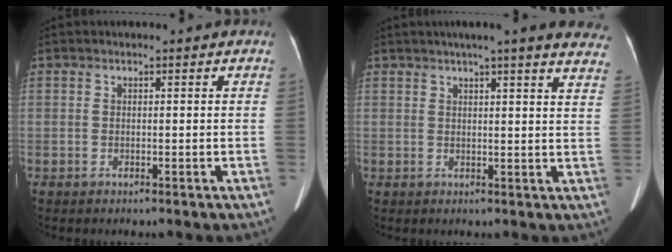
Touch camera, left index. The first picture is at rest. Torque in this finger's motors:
{"motor_torque": [0.91, -1.23, 0.43, 0.10]}